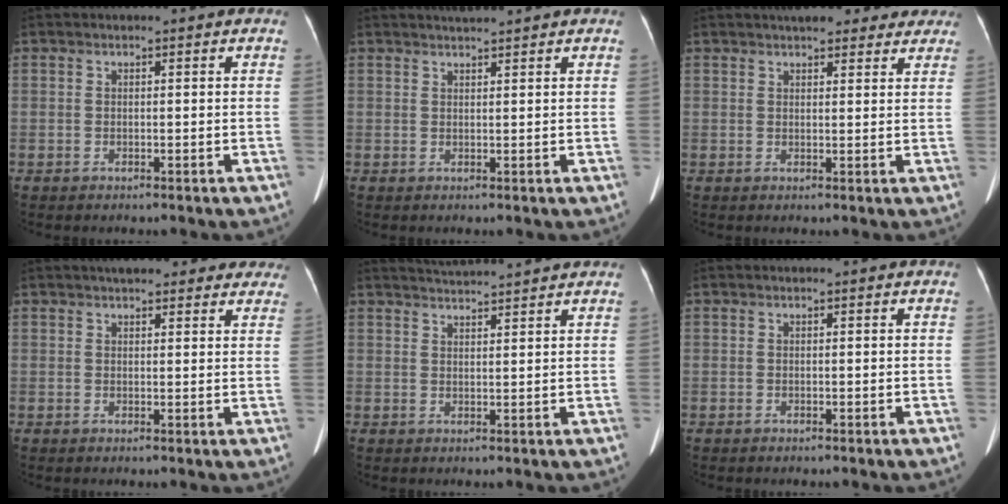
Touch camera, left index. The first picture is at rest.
{"total": 2.2, "force": [2.1, -0.4, 0.6], "torque": [-0.005, 0.014, 0.040]}
{"total": 11.0, "force": [9.4, 3.5, 4.5], "torque": [-0.037, 0.025, 0.110]}
{"total": 13.1, "force": [11.4, 3.9, 5.3], "torque": [-0.036, 0.025, 0.130]}
{"total": 6.3, "force": [6.1, -0.8, 1.5], "torque": [-0.030, 0.025, 0.090]}
{"total": 0.0}